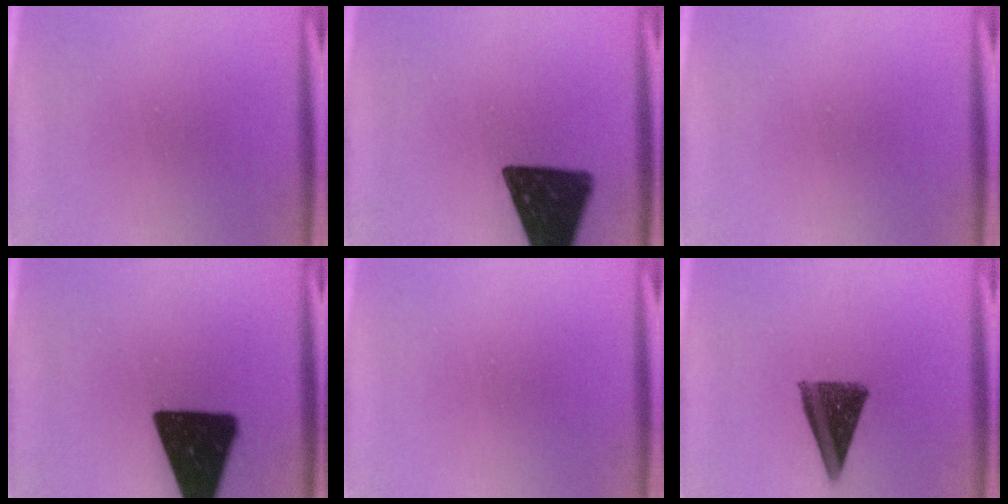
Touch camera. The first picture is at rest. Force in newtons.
{"total": 17.1}
{"total": 0.0}
{"total": 19.3}
{"total": 0.0}
{"total": 10.4}